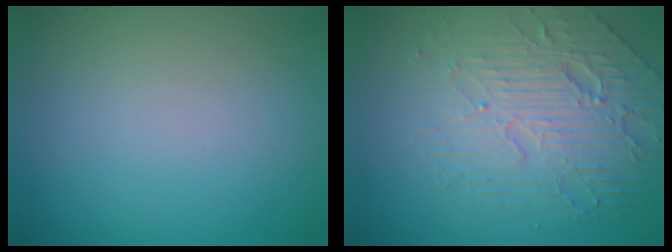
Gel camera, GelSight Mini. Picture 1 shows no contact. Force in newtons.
{"total": 5.6, "press": 4.4, "slide": 3.4}